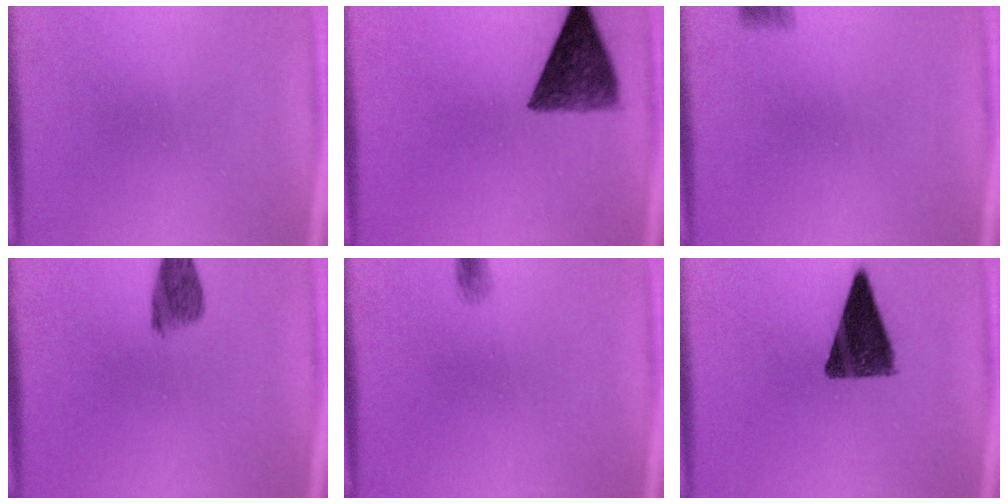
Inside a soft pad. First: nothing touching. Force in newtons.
{"total": 8.9}
{"total": 2.1}
{"total": 3.9}
{"total": 0.6}
{"total": 10.9}